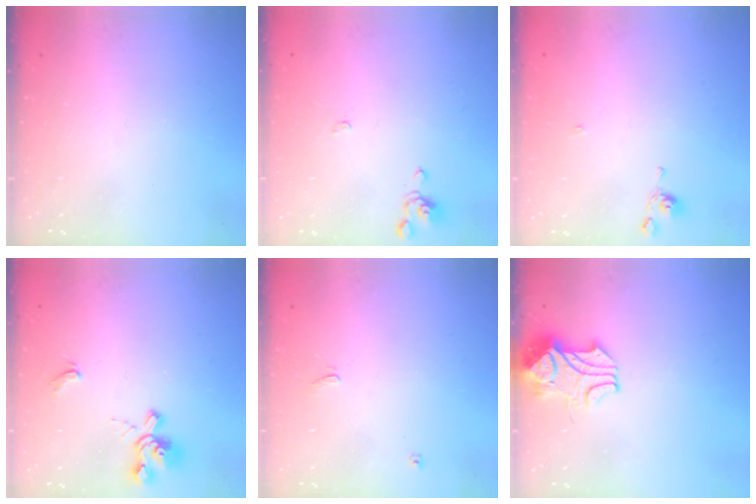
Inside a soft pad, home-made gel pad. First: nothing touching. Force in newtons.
{"total": 0.8, "press": 0.7, "slide": 0.2}
{"total": 2.2, "press": 2.2, "slide": 0.3}
{"total": 2.1, "press": 1.6, "slide": 1.4}
{"total": 4.2, "press": 4.2, "slide": 0.2}
{"total": 2.4, "press": 2.2, "slide": 1.0}